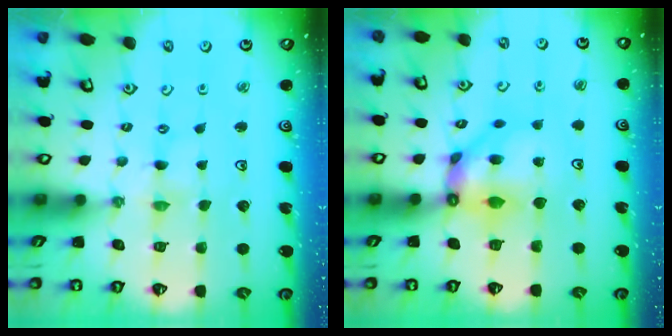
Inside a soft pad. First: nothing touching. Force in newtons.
{"total": 9.8, "press": 9.7, "slide": 1.4}